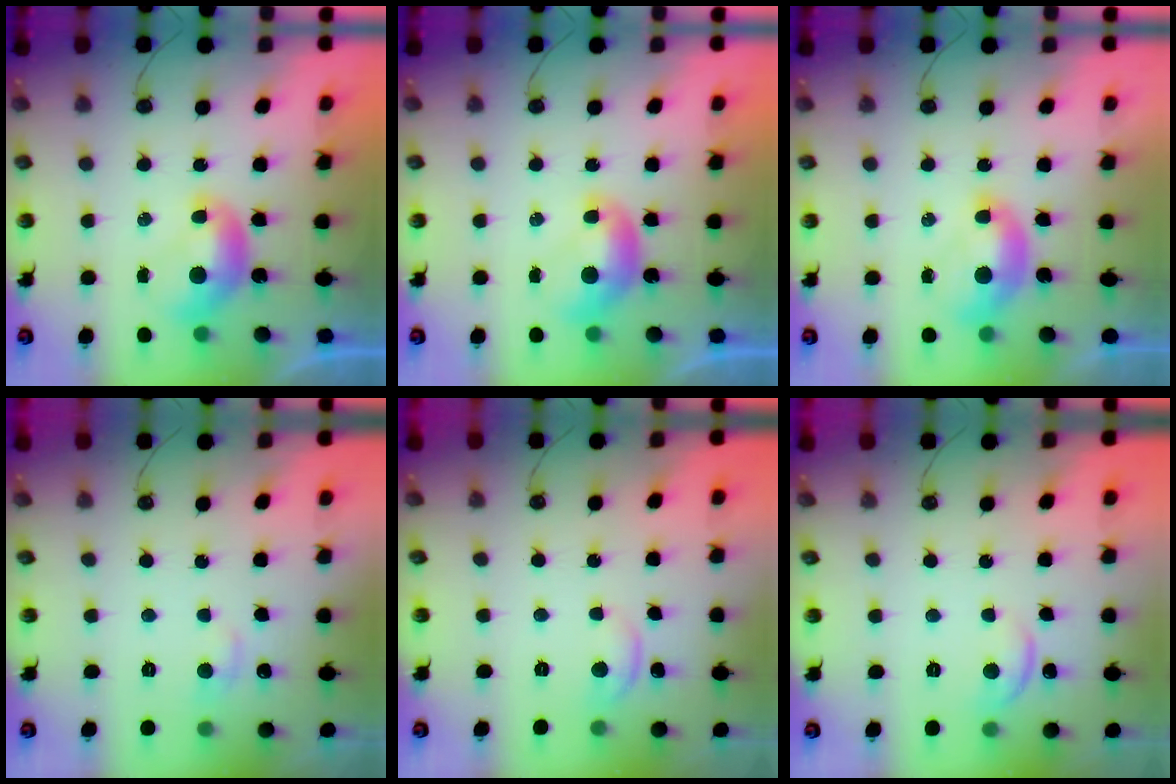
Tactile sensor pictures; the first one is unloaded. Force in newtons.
{"total": 0.0}
{"total": 1.6, "press": 1.5, "slide": 0.6}
{"total": 0.9, "press": 0.1, "slide": 0.9}
{"total": 0.0}
{"total": 2.2, "press": 2.2, "slide": 0.5}